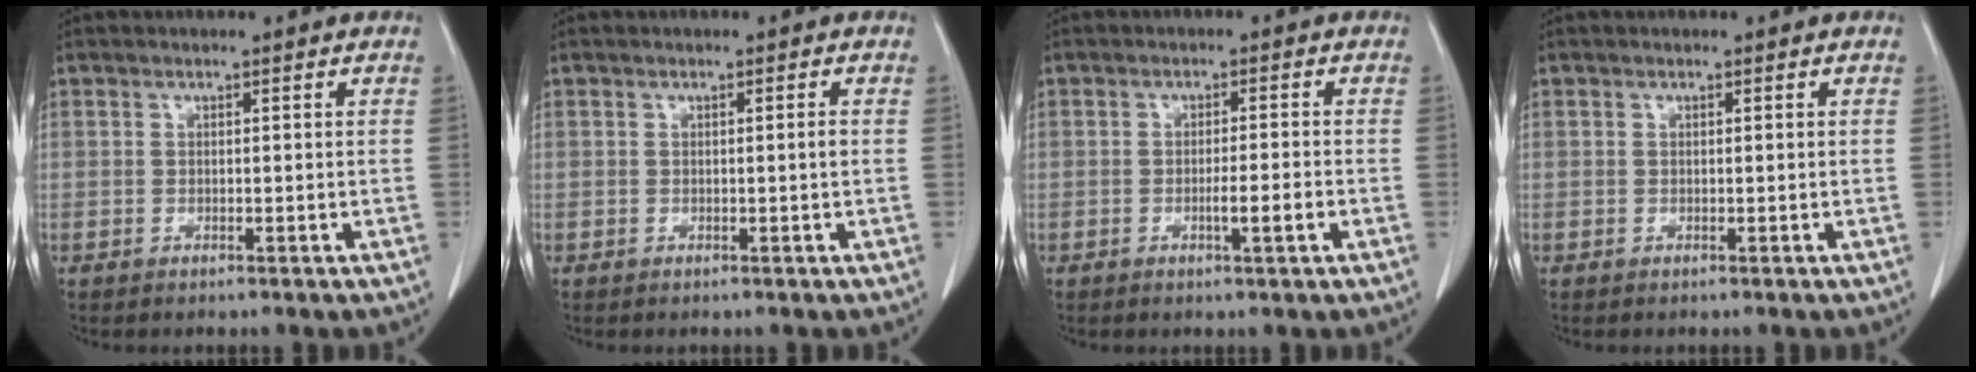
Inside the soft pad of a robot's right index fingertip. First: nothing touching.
{"total": 0.7, "force": [-0.1, -0.2, 0.7], "torque": [-0.009, -0.001, -0.002]}
{"total": 3.0, "force": [-1.0, -0.1, 2.9], "torque": [-0.048, -0.002, -0.014]}
{"total": 0.0}